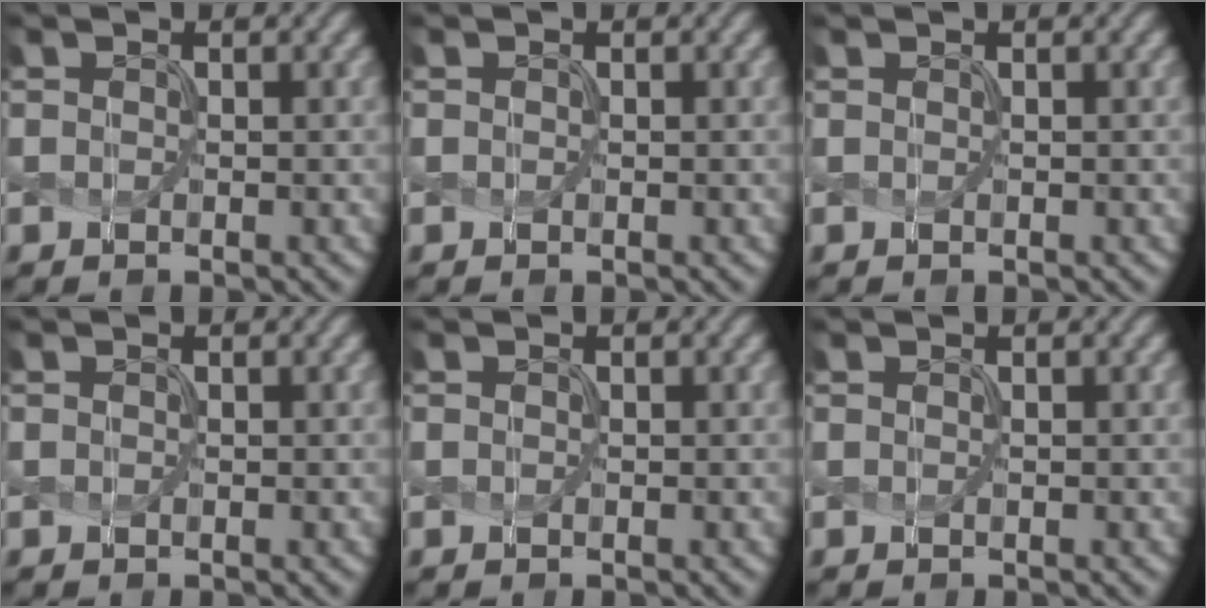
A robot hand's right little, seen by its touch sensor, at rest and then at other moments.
{"total": 0.0}
{"total": 0.0}
{"total": 0.0}
{"total": 0.0}
{"total": 0.0}